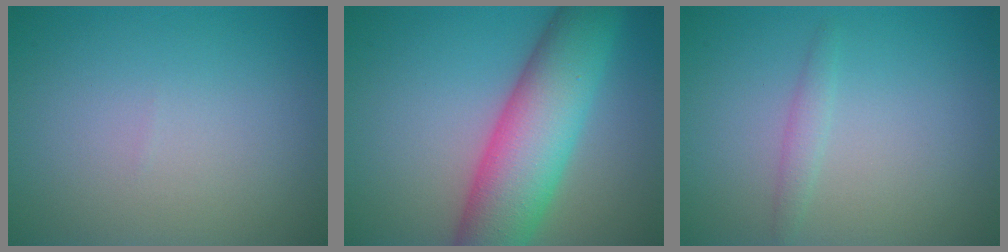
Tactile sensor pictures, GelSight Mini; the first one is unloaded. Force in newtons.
{"total": 9.9, "press": 9.9, "slide": 0.3}
{"total": 1.2, "press": 1.2, "slide": 0.0}